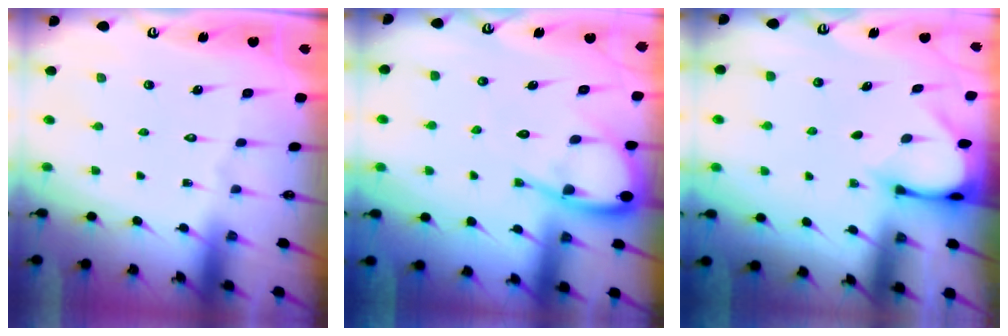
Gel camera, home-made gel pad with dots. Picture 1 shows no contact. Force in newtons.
{"total": 7.8, "press": 7.8, "slide": 0.8}
{"total": 3.3, "press": 3.2, "slide": 0.2}